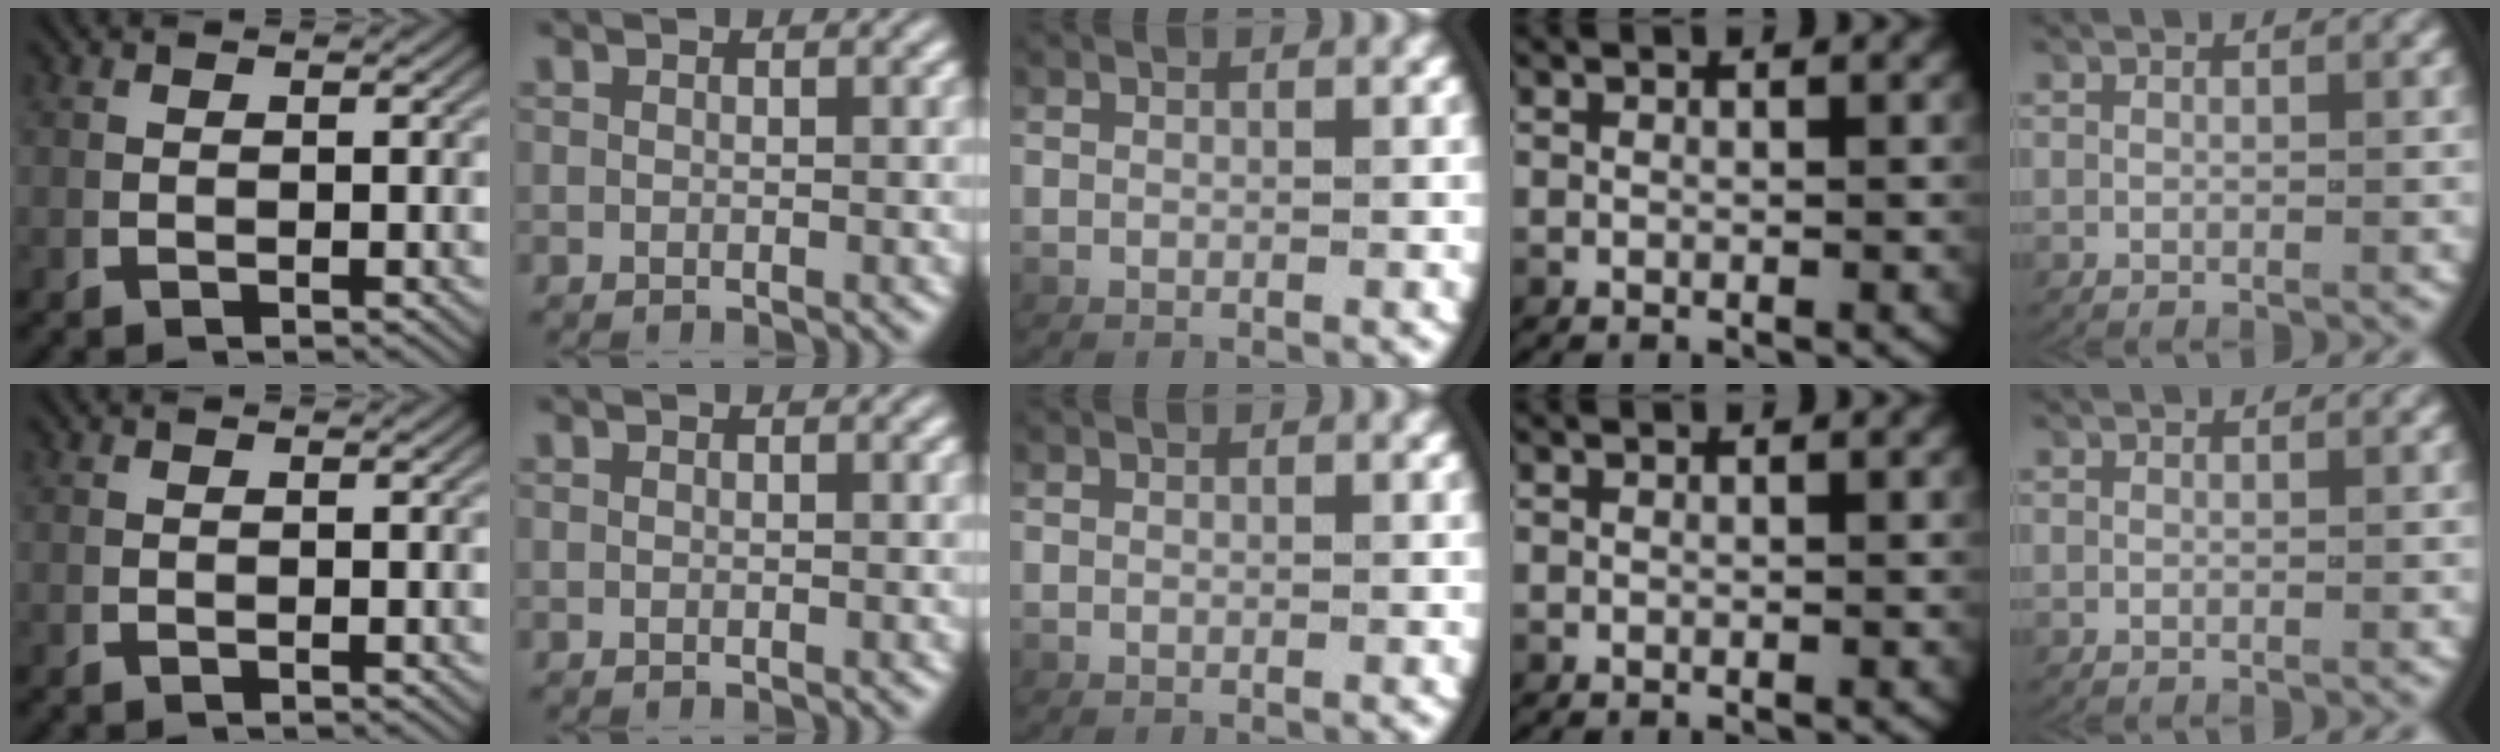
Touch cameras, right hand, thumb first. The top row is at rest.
{}